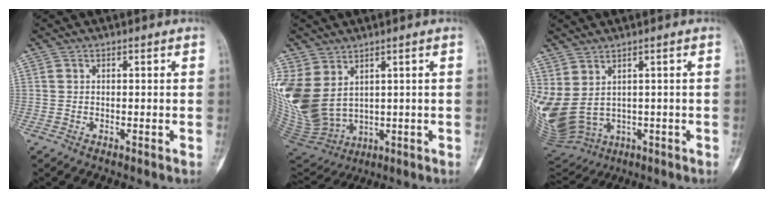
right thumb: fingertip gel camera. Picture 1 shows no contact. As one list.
[{"total": 15.1, "force": [4.0, 10.8, 9.8], "torque": [-0.230, -0.020, 0.115]}, {"total": 15.6, "force": [0.3, 10.7, 11.3], "torque": [-0.283, -0.006, 0.044]}]